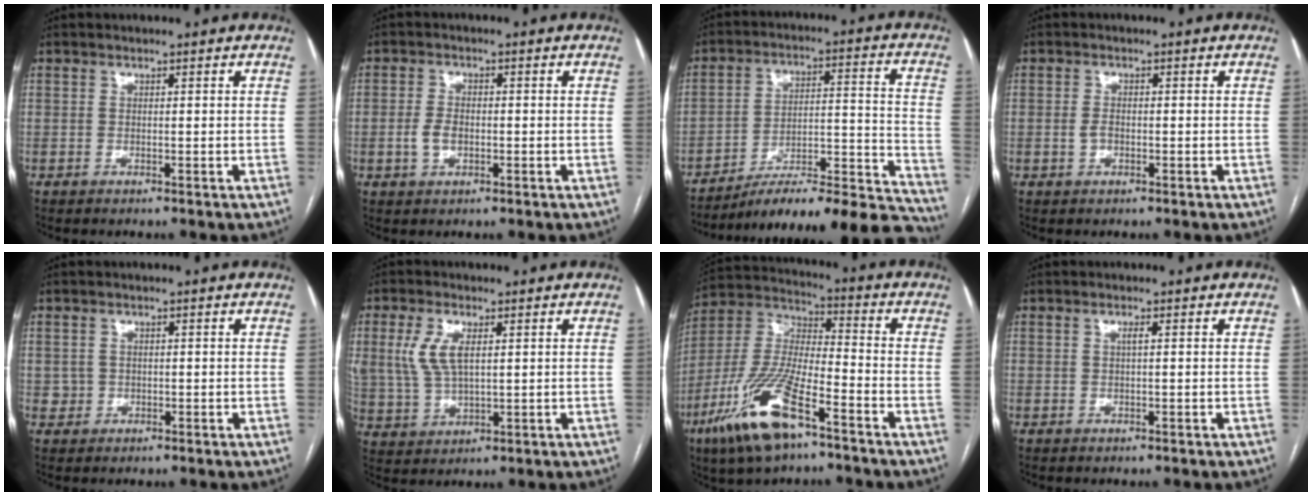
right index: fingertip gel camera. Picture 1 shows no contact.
{"total": 3.4, "force": [-0.8, 2.0, 2.6], "torque": [-0.058, 0.004, -0.013]}
{"total": 25.7, "force": [-23.7, 2.2, 9.6], "torque": [-0.073, 0.022, -0.337]}
{"total": 1.7, "force": [-0.5, 1.0, 1.2], "torque": [-0.026, 0.002, -0.008]}
{"total": 1.5, "force": [-0.1, 1.5, 0.1], "torque": [0.004, 0.005, -0.001]}
{"total": 7.2, "force": [2.1, 3.3, 6.1], "torque": [-0.146, 0.009, 0.049]}
{"total": 16.9, "force": [-9.6, 4.3, 13.3], "torque": [-0.291, -0.025, -0.179]}
{"total": 0.7, "force": [0.1, 0.0, 0.7], "torque": [-0.012, 0.002, 0.002]}